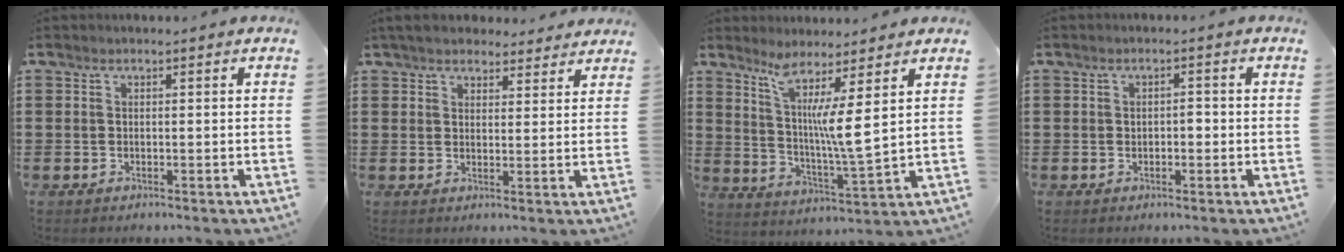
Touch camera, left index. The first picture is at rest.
{"total": 4.3, "force": [4.1, 1.2, 0.9], "torque": [-0.030, -0.007, 0.077]}
{"total": 7.3, "force": [4.4, -0.6, 5.8], "torque": [-0.112, -0.048, 0.065]}
{"total": 1.2, "force": [-0.2, 0.7, 1.0], "torque": [-0.020, 0.003, -0.005]}